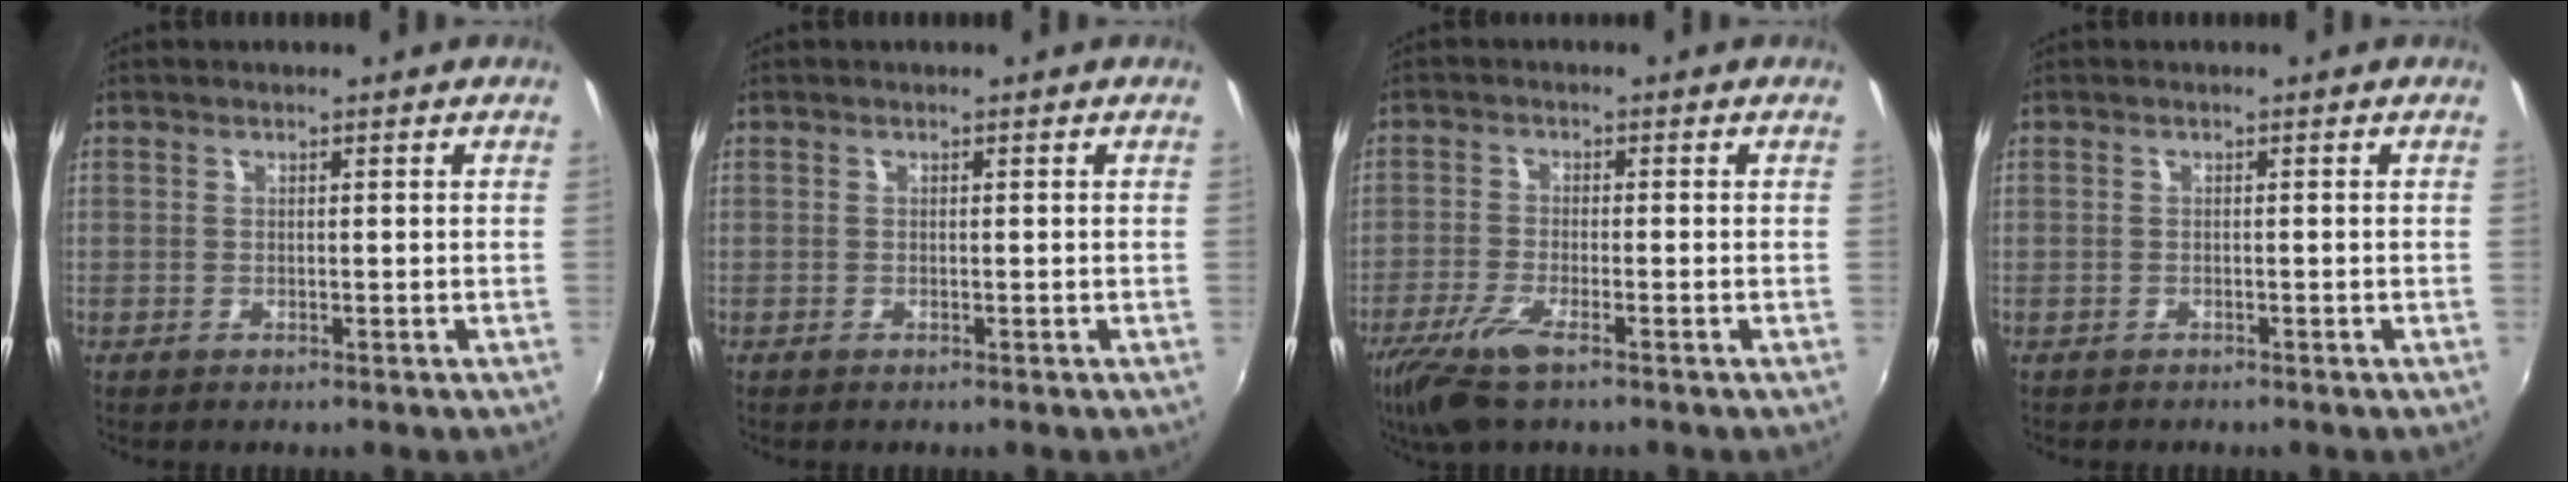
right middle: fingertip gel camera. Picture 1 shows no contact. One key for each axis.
{"total": 0.0}
{"total": 7.7, "fx": -5.1, "fy": 1.6, "fz": 5.6, "tx": -0.135, "ty": -0.025, "tz": -0.102}
{"total": 0.5, "fx": -0.5, "fy": 0.3, "fz": -0.1, "tx": -0.002, "ty": -0.001, "tz": -0.008}